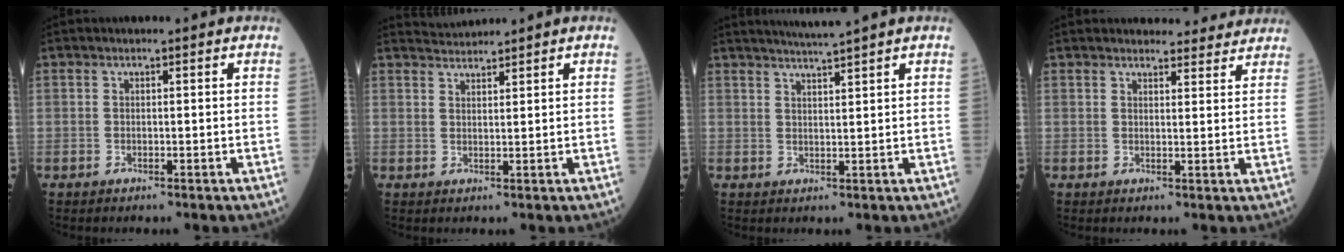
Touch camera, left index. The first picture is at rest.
{"total": 2.7, "force": [2.6, -0.6, -0.5], "torque": [0.000, 0.011, 0.056]}
{"total": 4.6, "force": [4.0, -1.5, 1.6], "torque": [-0.027, 0.001, 0.070]}
{"total": 10.0, "force": [9.5, 2.3, 2.1], "torque": [-0.006, 0.011, 0.101]}